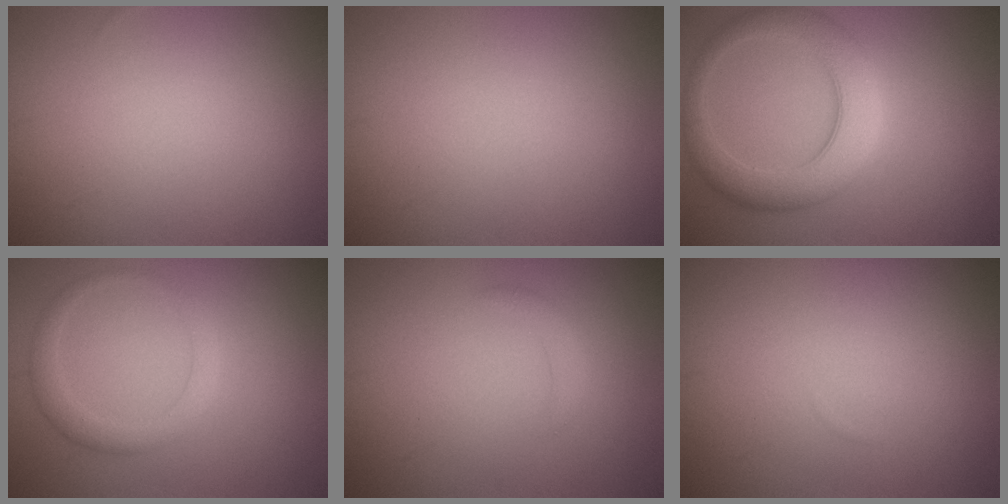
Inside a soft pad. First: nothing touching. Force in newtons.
{"total": 0.0}
{"total": 5.9, "press": 5.9, "slide": 0.3}
{"total": 2.2, "press": 2.2, "slide": 0.1}
{"total": 1.2, "press": 1.2, "slide": 0.1}
{"total": 0.0}